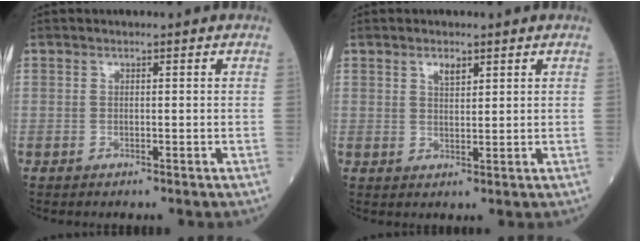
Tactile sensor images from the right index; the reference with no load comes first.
{"total": 2.2, "force": [1.4, 0.9, 1.5], "torque": [-0.027, 0.001, 0.026]}